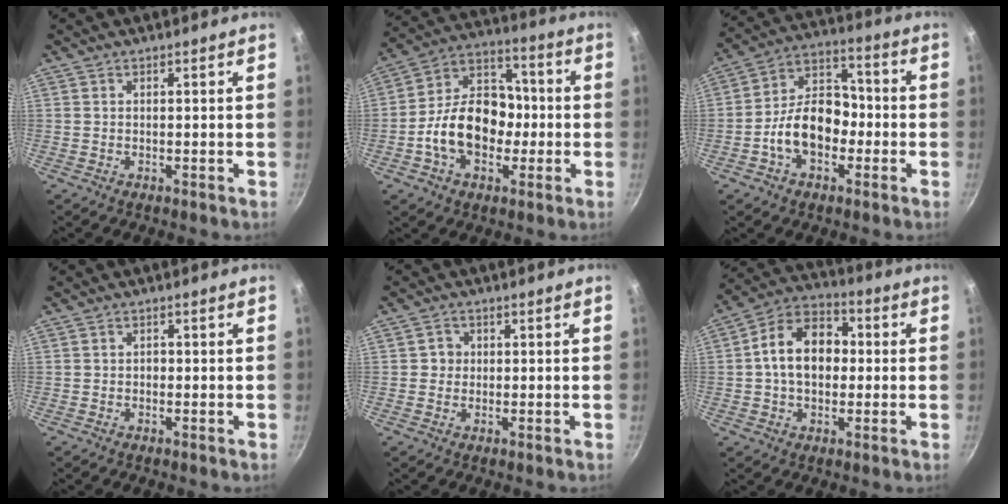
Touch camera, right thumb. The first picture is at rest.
{"total": 16.5, "force": [-3.0, 11.9, 11.0], "torque": [-0.143, 0.045, -0.064]}
{"total": 13.4, "force": [-3.5, 9.2, 9.1], "torque": [-0.109, 0.050, -0.071]}
{"total": 0.9, "force": [-0.2, 0.7, 0.5], "torque": [-0.005, 0.003, -0.006]}
{"total": 2.3, "force": [0.1, 2.3, 0.5], "torque": [0.007, 0.005, -0.003]}
{"total": 13.5, "force": [0.5, 9.7, 9.3], "torque": [-0.119, 0.031, -0.010]}